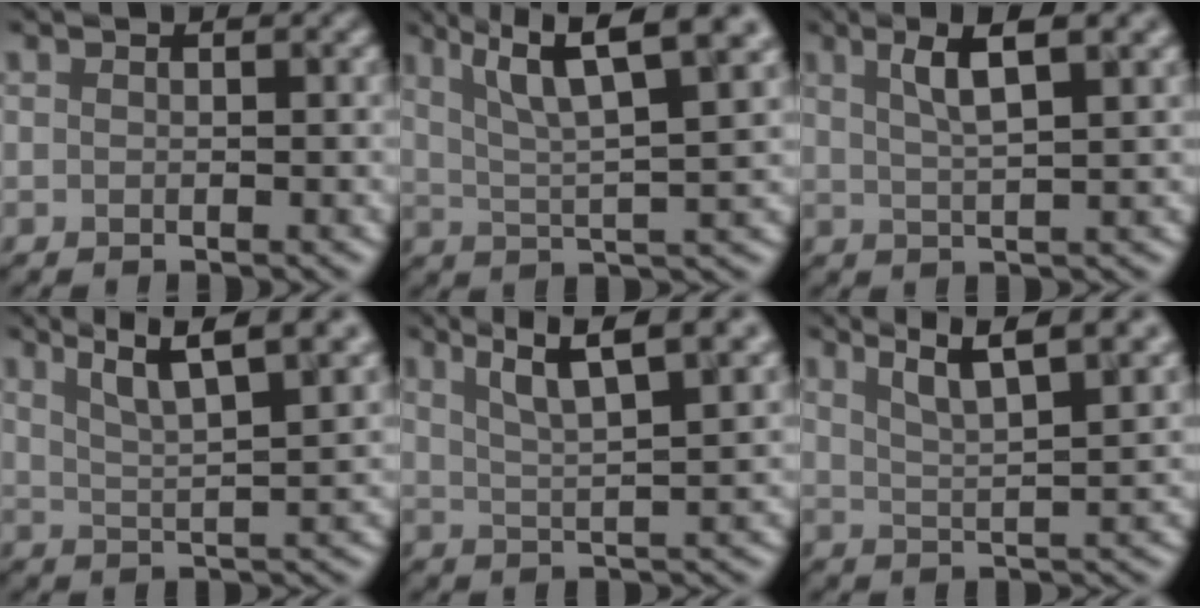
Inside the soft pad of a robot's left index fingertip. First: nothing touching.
{"total": 8.6, "force": [3.9, 2.1, 7.4], "torque": [-0.128, 0.016, 0.072]}
{"total": 4.8, "force": [1.9, 0.7, 4.3], "torque": [-0.077, 0.008, 0.047]}
{"total": 7.5, "force": [4.4, 1.8, 5.8], "torque": [-0.094, 0.022, 0.066]}
{"total": 6.9, "force": [3.7, 1.5, 5.6], "torque": [-0.089, 0.017, 0.068]}
{"total": 6.9, "force": [4.3, 1.6, 5.2], "torque": [-0.080, 0.021, 0.067]}